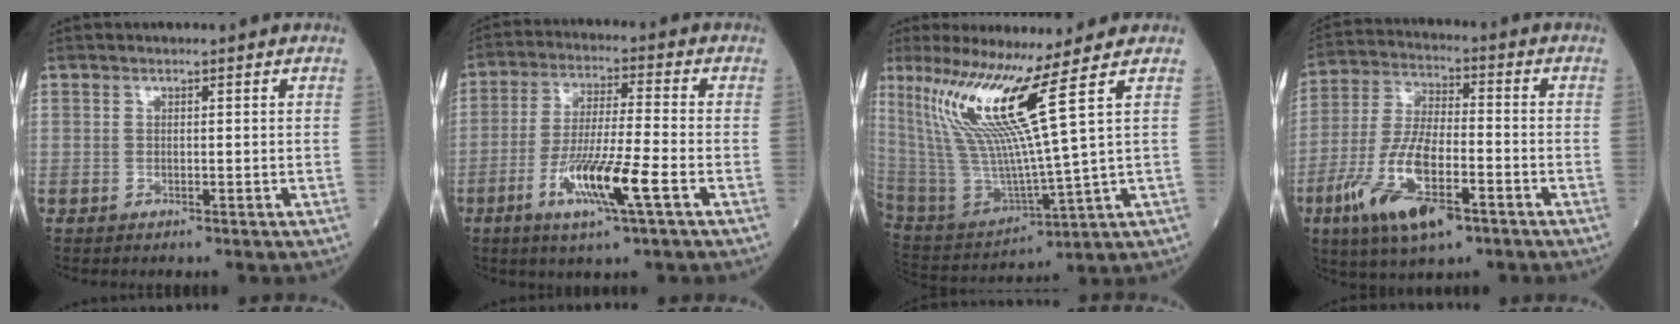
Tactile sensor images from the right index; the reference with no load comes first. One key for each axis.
{"total": 9.9, "fx": -4.0, "fy": 0.1, "fz": 9.0, "tx": -0.178, "ty": -0.012, "tz": -0.075}
{"total": 15.6, "fx": 8.1, "fy": -2.7, "fz": 13.1, "tx": -0.261, "ty": -0.019, "tz": 0.155}
{"total": 14.0, "fx": -6.6, "fy": 4.2, "fz": 11.6, "tx": -0.238, "ty": -0.013, "tz": -0.117}